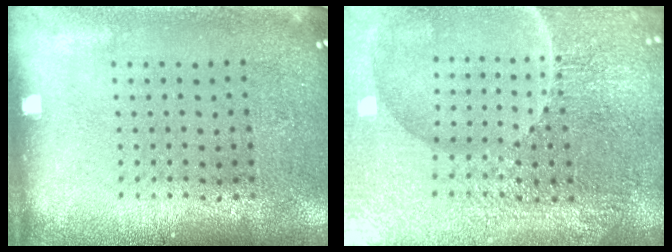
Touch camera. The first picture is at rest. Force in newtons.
{"total": 5.7, "press": 5.4, "slide": 2.0}